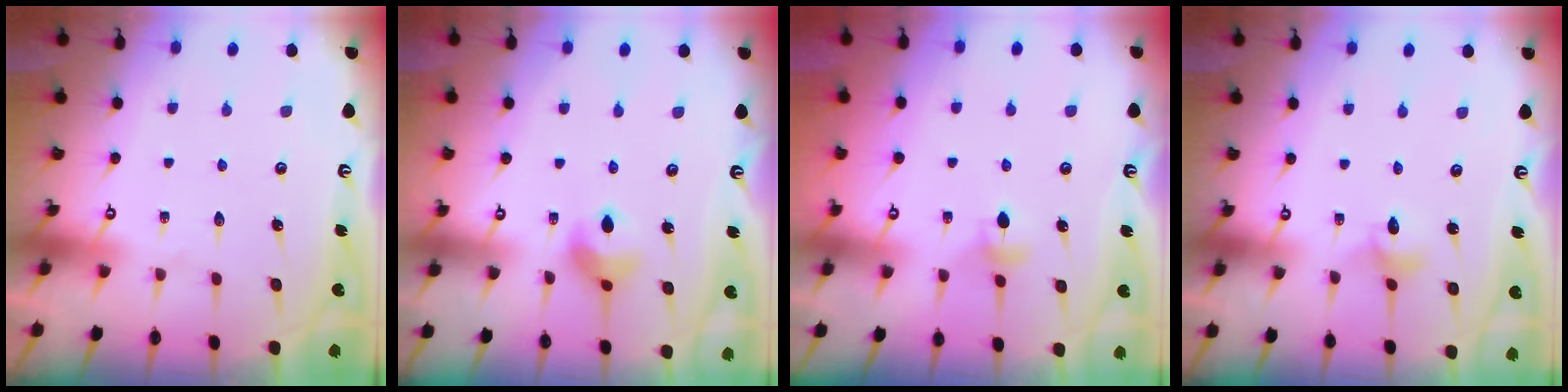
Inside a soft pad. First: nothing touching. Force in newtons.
{"total": 8.5, "press": 8.4, "slide": 1.0}
{"total": 4.4, "press": 4.4, "slide": 0.6}
{"total": 3.4, "press": 3.4, "slide": 0.5}